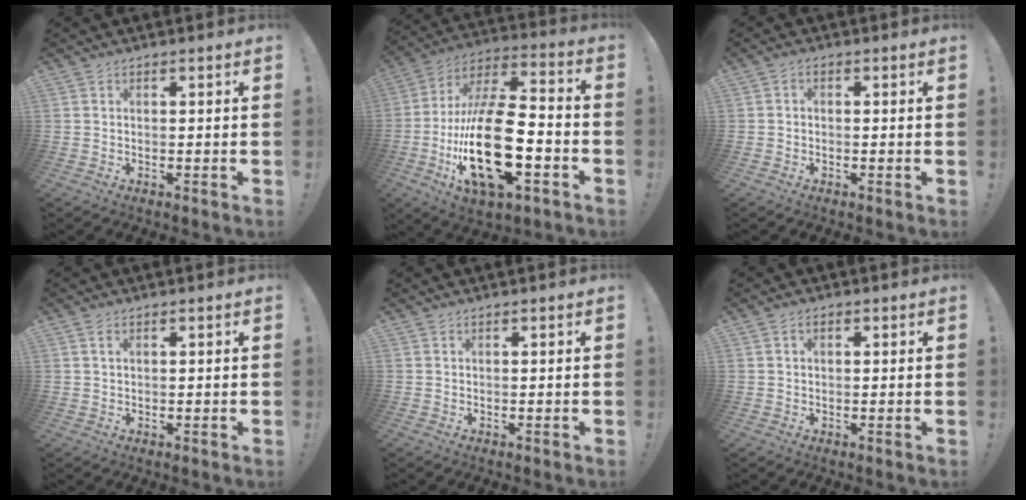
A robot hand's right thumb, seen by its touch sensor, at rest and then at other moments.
{"total": 27.3, "force": [-7.0, 11.7, 23.6], "torque": [-0.463, 0.035, -0.115]}
{"total": 1.3, "force": [-1.0, 0.6, 0.6], "torque": [-0.017, 0.007, -0.016]}
{"total": 1.6, "force": [0.8, 0.7, 1.2], "torque": [-0.020, 0.000, 0.013]}
{"total": 0.0}
{"total": 1.3, "force": [0.2, 1.0, 0.9], "torque": [-0.011, 0.002, 0.002]}